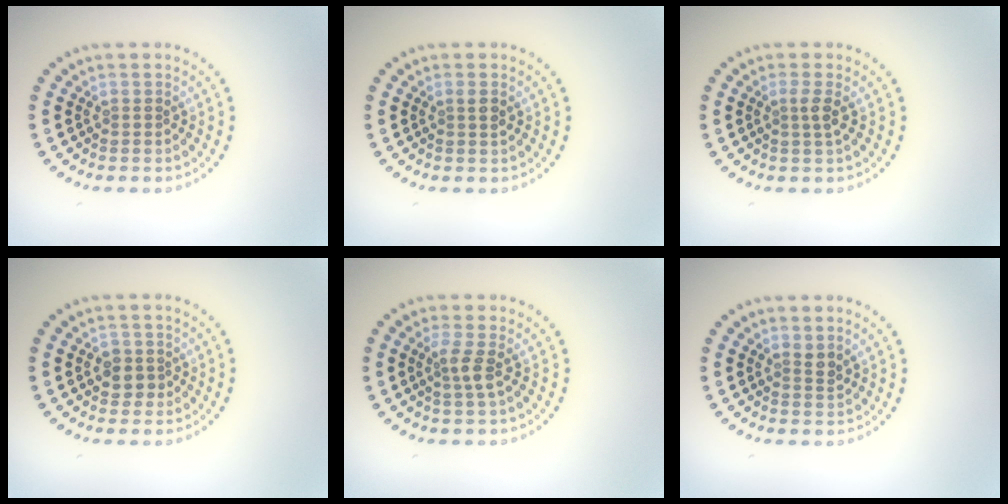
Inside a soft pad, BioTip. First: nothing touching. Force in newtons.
{"total": 0.9, "press": 0.8, "slide": 0.5}
{"total": 1.5, "press": 1.1, "slide": 1.0}
{"total": 1.7, "press": 1.6, "slide": 0.5}
{"total": 1.8, "press": 1.3, "slide": 1.2}
{"total": 1.0, "press": 0.8, "slide": 0.7}